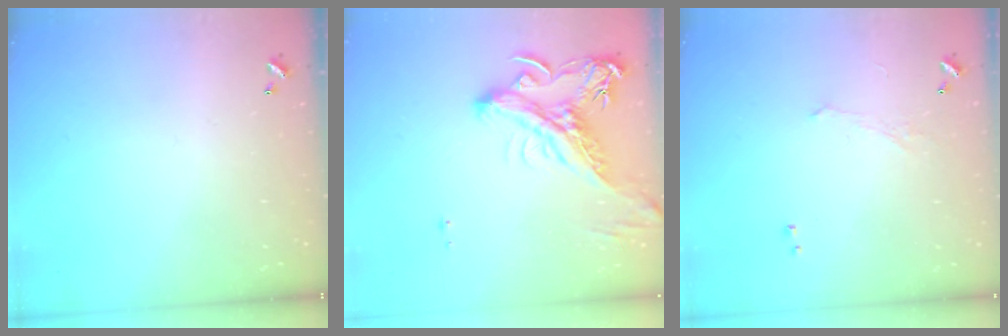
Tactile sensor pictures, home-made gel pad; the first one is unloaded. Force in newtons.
{"total": 4.2, "press": 3.8, "slide": 1.6}
{"total": 0.9, "press": 0.7, "slide": 0.5}